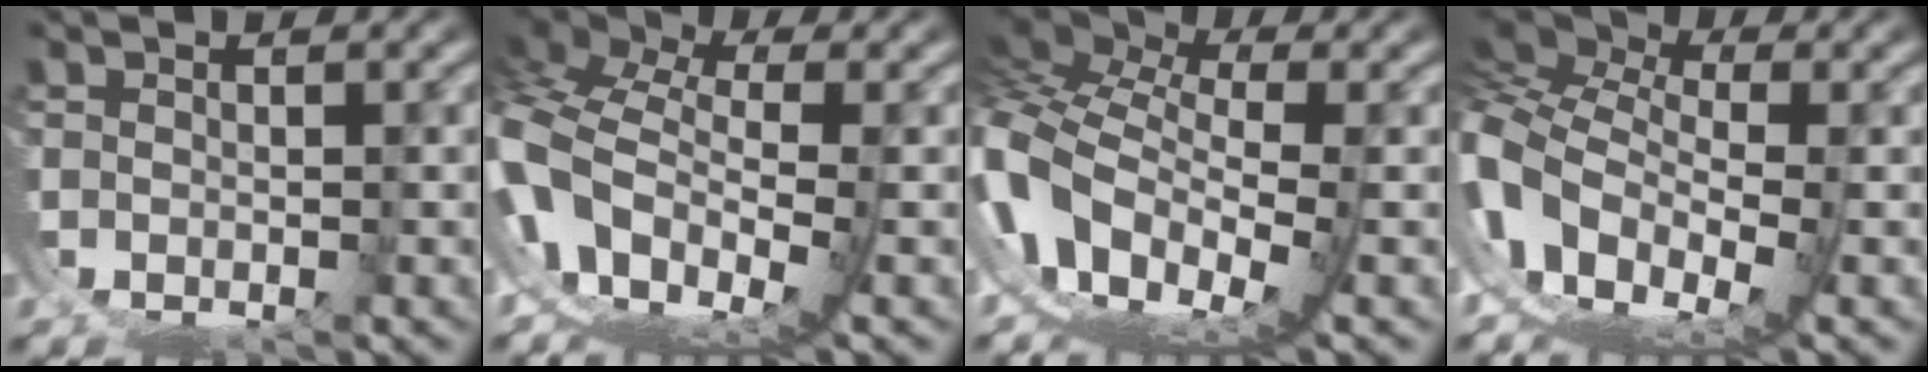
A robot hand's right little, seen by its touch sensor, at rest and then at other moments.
{"total": 6.4, "force": [0.8, 3.8, 5.1], "torque": [-0.131, -0.020, 0.018]}
{"total": 8.3, "force": [0.5, 5.2, 6.5], "torque": [-0.155, -0.019, 0.012]}
{"total": 9.0, "force": [1.3, 6.0, 6.6], "torque": [-0.153, -0.017, 0.020]}